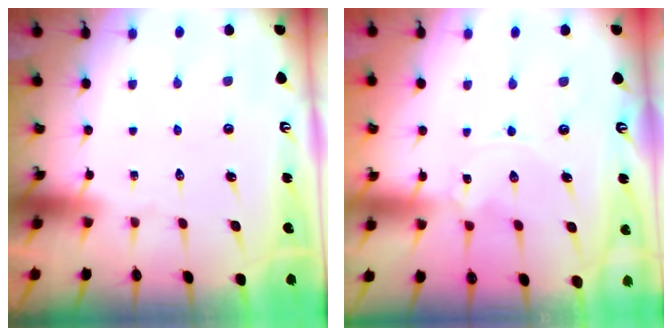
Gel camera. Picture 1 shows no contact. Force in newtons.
{"total": 1.4, "press": 1.4, "slide": 0.2}